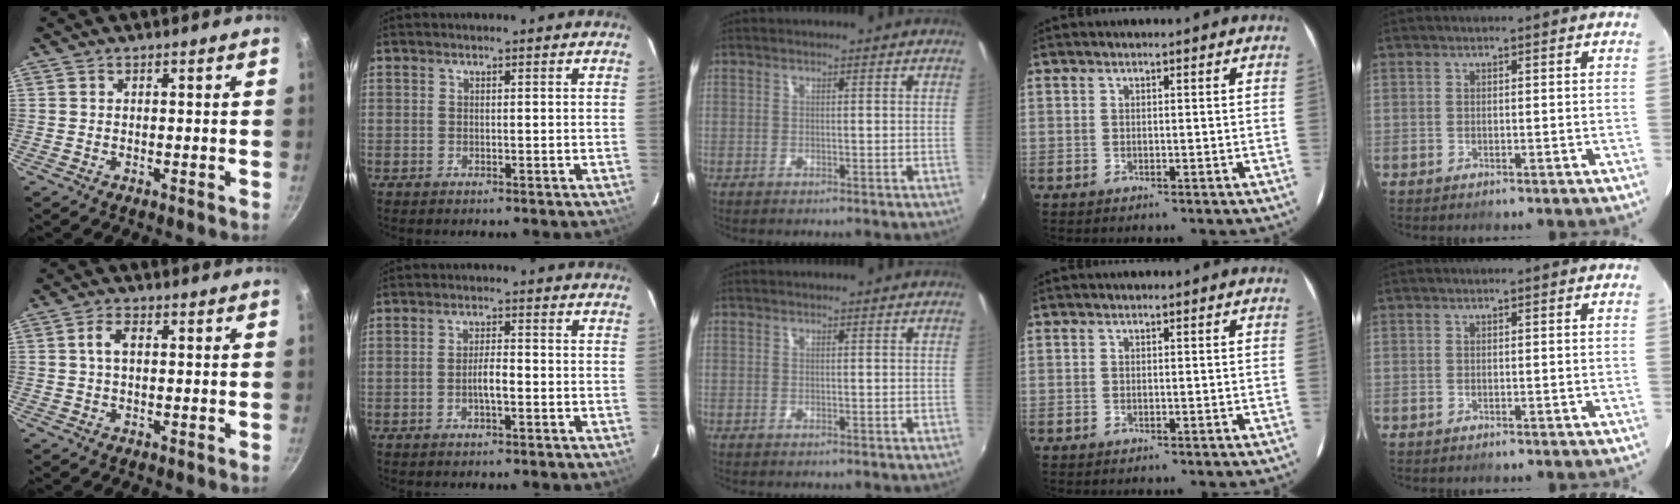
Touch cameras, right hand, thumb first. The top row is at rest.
{"thumb": {"total": 3.6, "force": [0.6, 2.1, 2.9], "torque": [-0.052, 0.009, 0.009]}, "index": {"total": 3.2, "force": [-1.2, 0.6, 2.9], "torque": [-0.055, 0.003, -0.019]}}